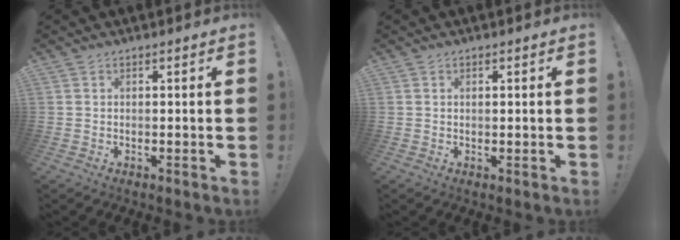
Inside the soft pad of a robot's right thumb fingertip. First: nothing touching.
{"total": 0.7, "force": [0.5, 0.0, 0.4], "torque": [-0.009, 0.000, 0.010]}